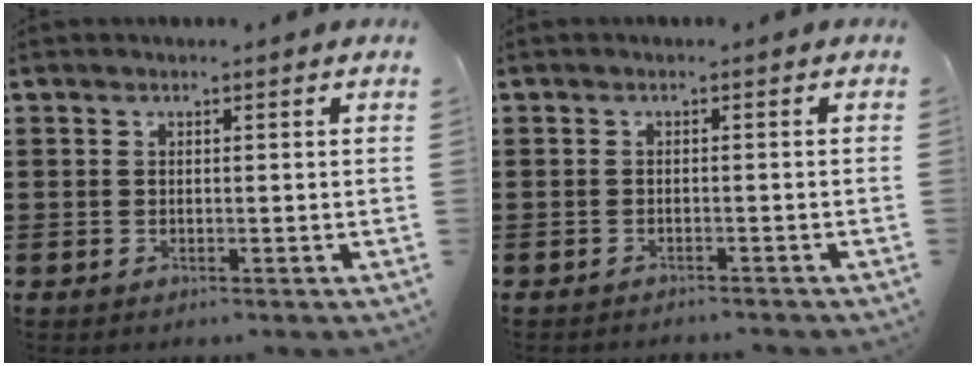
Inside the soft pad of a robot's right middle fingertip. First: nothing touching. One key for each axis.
{"total": 0.8, "fx": -0.8, "fy": 0.0, "fz": 0.0, "tx": -0.002, "ty": 0.001, "tz": -0.017}